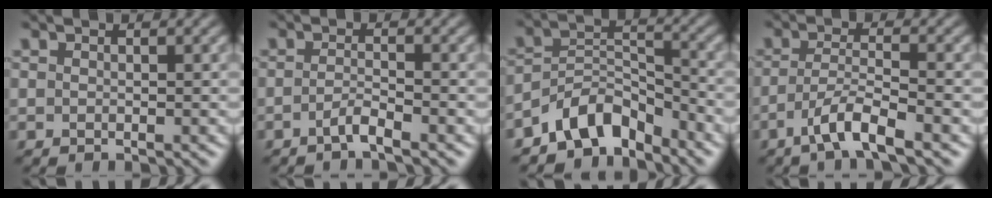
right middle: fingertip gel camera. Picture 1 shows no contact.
{"total": 1.6, "force": [-1.0, 0.2, 1.2], "torque": [-0.023, 0.005, -0.026]}
{"total": 6.0, "force": [-4.6, 2.9, 2.5], "torque": [-0.029, 0.008, -0.093]}
{"total": 3.9, "force": [-2.4, 0.5, 3.1], "torque": [-0.060, 0.007, -0.053]}